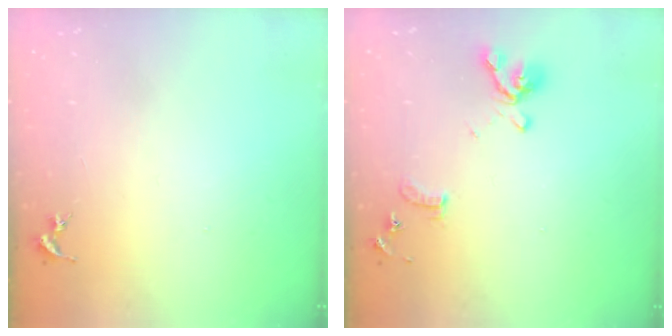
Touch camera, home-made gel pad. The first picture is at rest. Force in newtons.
{"total": 12.8, "press": 12.7, "slide": 1.4}